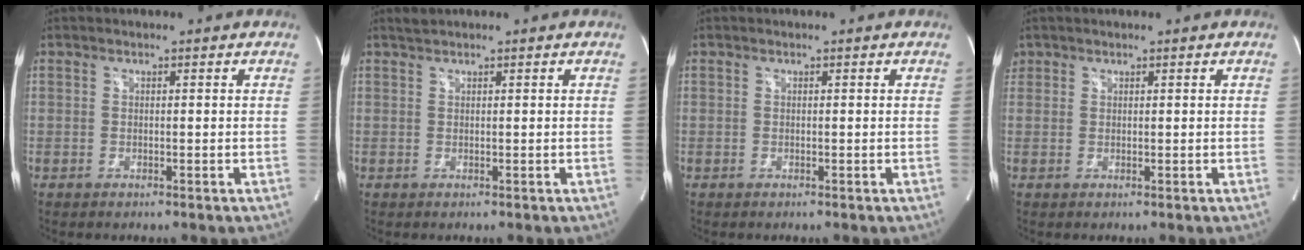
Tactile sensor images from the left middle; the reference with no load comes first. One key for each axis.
{"total": 0.8, "fx": 0.8, "fy": -0.2, "fz": 0.1, "tx": -0.011, "ty": 0.006, "tz": 0.021}
{"total": 0.0}
{"total": 1.5, "fx": 0.9, "fy": 1.2, "fz": 0.1, "tx": 0.006, "ty": 0.012, "tz": 0.016}